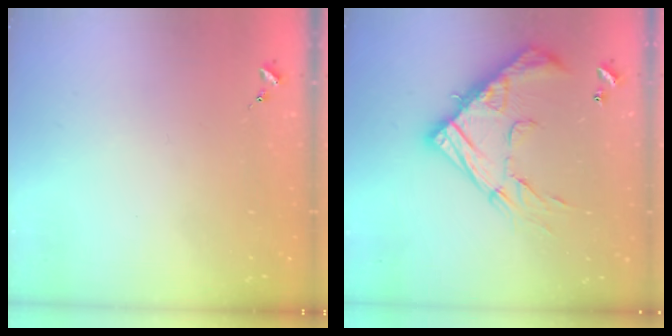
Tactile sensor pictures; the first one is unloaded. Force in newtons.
{"total": 20.3, "press": 20.3, "slide": 1.7}